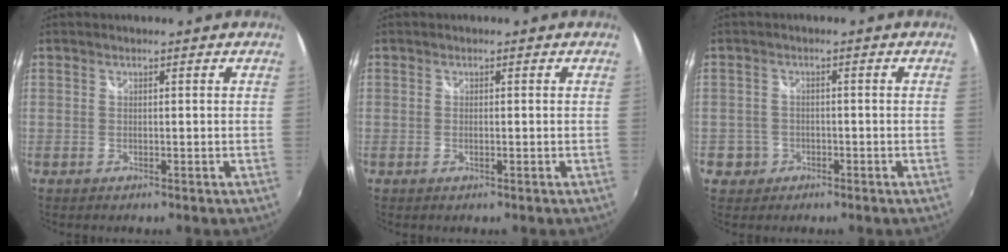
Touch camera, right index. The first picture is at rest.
{"total": 0.8, "force": [-0.2, 0.1, 0.8], "torque": [-0.015, 0.001, -0.005]}
{"total": 3.6, "force": [-1.4, 3.3, 0.5], "torque": [-0.024, 0.008, -0.024]}